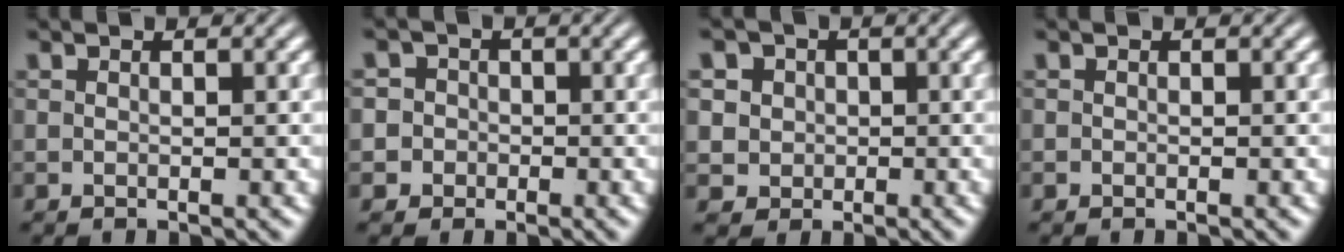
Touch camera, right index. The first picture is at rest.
{"total": 4.3, "force": [-1.0, 4.1, 0.6], "torque": [-0.016, -0.009, -0.025]}
{"total": 7.7, "force": [0.4, 7.1, 2.9], "torque": [-0.072, -0.025, 0.009]}
{"total": 0.6, "force": [-0.2, -0.5, -0.2], "torque": [0.007, -0.006, -0.001]}